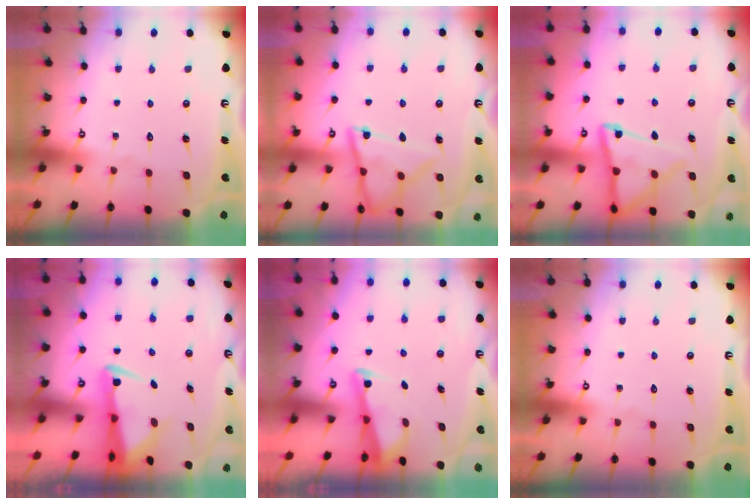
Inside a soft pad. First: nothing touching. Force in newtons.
{"total": 11.5, "press": 11.4, "slide": 0.9}
{"total": 12.4, "press": 12.3, "slide": 1.2}
{"total": 3.2, "press": 3.1, "slide": 0.6}
{"total": 2.9, "press": 2.9, "slide": 0.3}
{"total": 0.0}